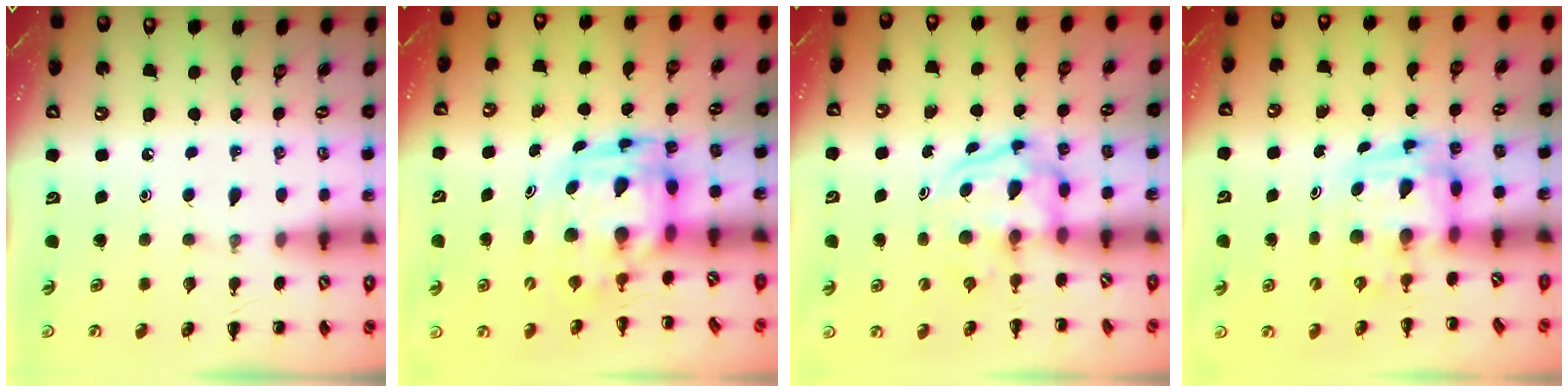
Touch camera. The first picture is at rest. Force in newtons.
{"total": 3.9, "press": 3.8, "slide": 0.8}
{"total": 3.8, "press": 3.8, "slide": 0.4}
{"total": 3.4, "press": 3.4, "slide": 0.6}